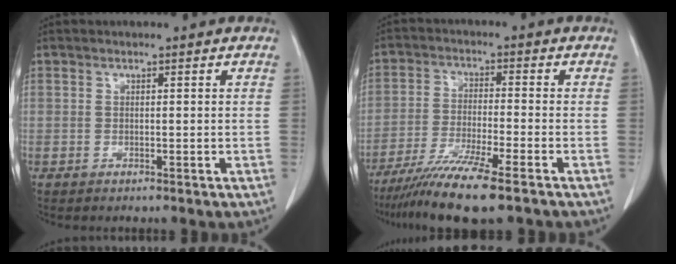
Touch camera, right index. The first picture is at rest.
{"total": 11.0, "force": [-8.0, -0.3, 7.4], "torque": [-0.131, -0.030, -0.136]}